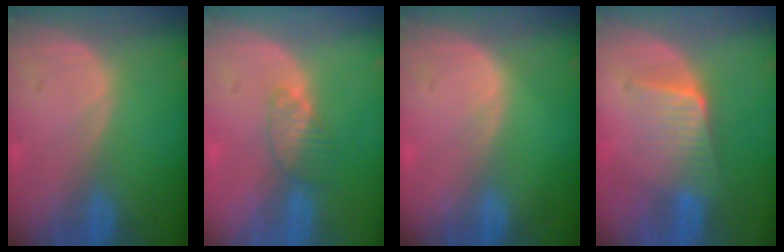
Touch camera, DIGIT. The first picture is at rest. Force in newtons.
{"total": 3.3, "press": 3.1, "slide": 1.3}
{"total": 0.6, "press": 0.6, "slide": 0.1}
{"total": 6.8, "press": 5.9, "slide": 3.3}